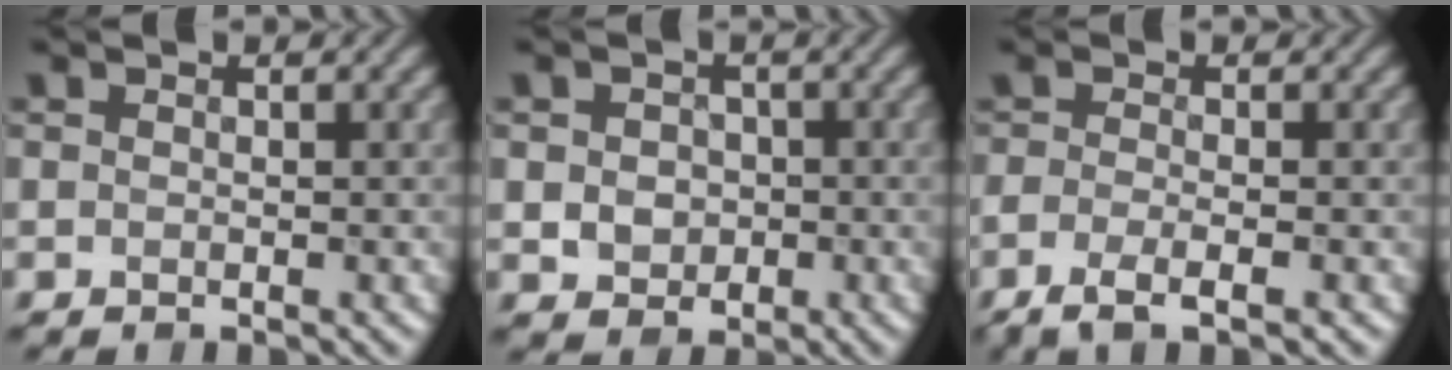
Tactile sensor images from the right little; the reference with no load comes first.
{"total": 2.4, "force": [-0.3, 2.1, 1.0], "torque": [-0.020, -0.002, -0.002]}
{"total": 3.1, "force": [-1.6, 0.7, 2.6], "torque": [-0.044, -0.014, -0.034]}